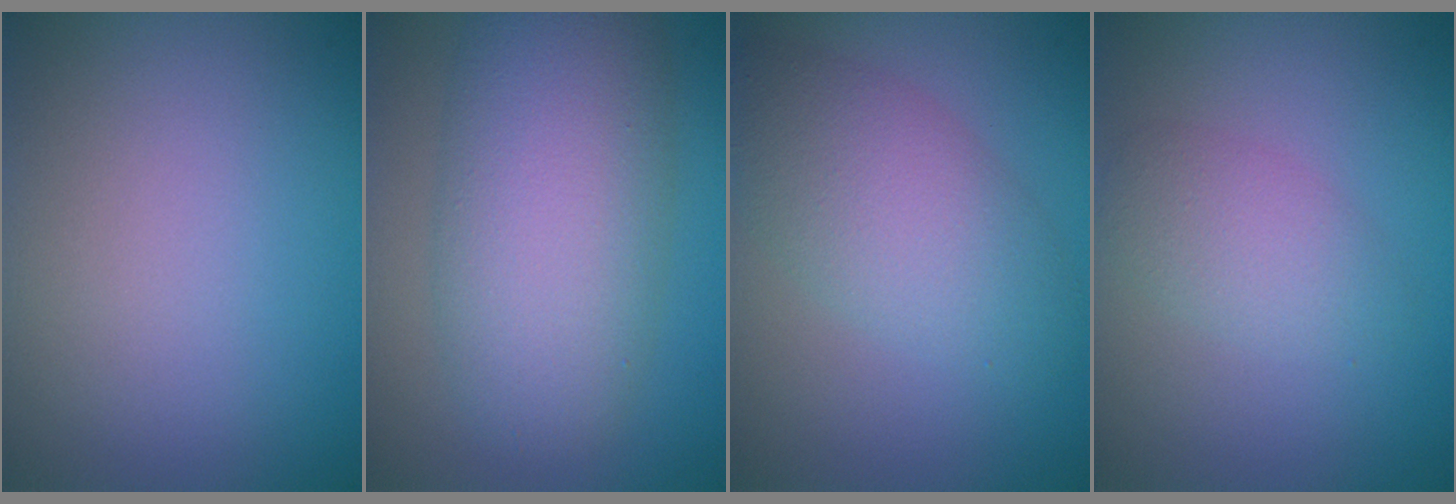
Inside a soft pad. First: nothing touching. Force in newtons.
{"total": 8.3, "press": 8.3, "slide": 0.4}
{"total": 5.1, "press": 5.1, "slide": 0.1}
{"total": 2.6, "press": 2.6, "slide": 0.2}